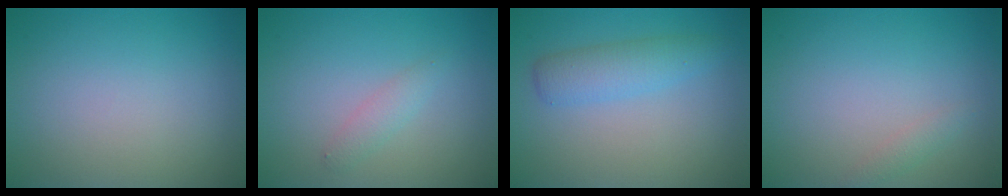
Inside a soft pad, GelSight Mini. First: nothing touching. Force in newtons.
{"total": 1.3, "press": 1.3, "slide": 0.0}
{"total": 2.9, "press": 2.9, "slide": 0.1}
{"total": 0.9, "press": 0.9, "slide": 0.0}